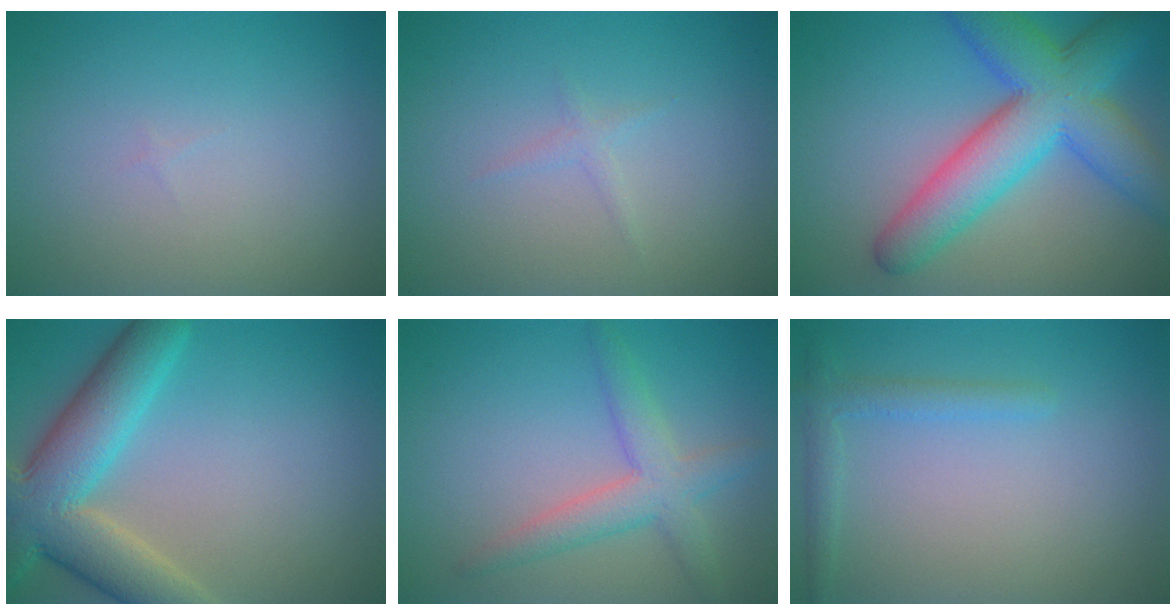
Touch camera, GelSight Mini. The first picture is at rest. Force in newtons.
{"total": 0.8, "press": 0.8, "slide": 0.0}
{"total": 9.3, "press": 9.3, "slide": 0.2}
{"total": 8.6, "press": 8.6, "slide": 0.6}
{"total": 3.9, "press": 3.9, "slide": 0.1}
{"total": 1.9, "press": 1.8, "slide": 0.2}